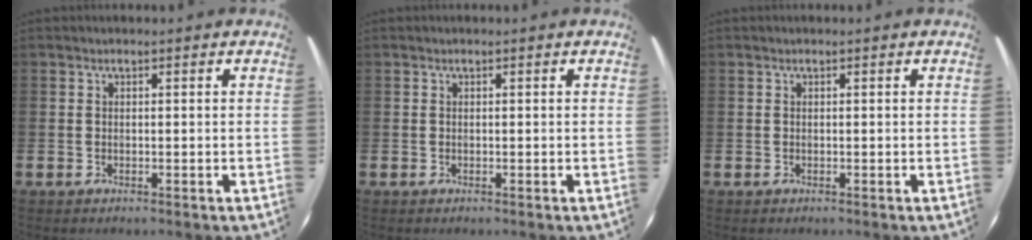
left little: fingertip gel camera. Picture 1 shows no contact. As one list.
[{"total": 0.0}, {"total": 0.0}]